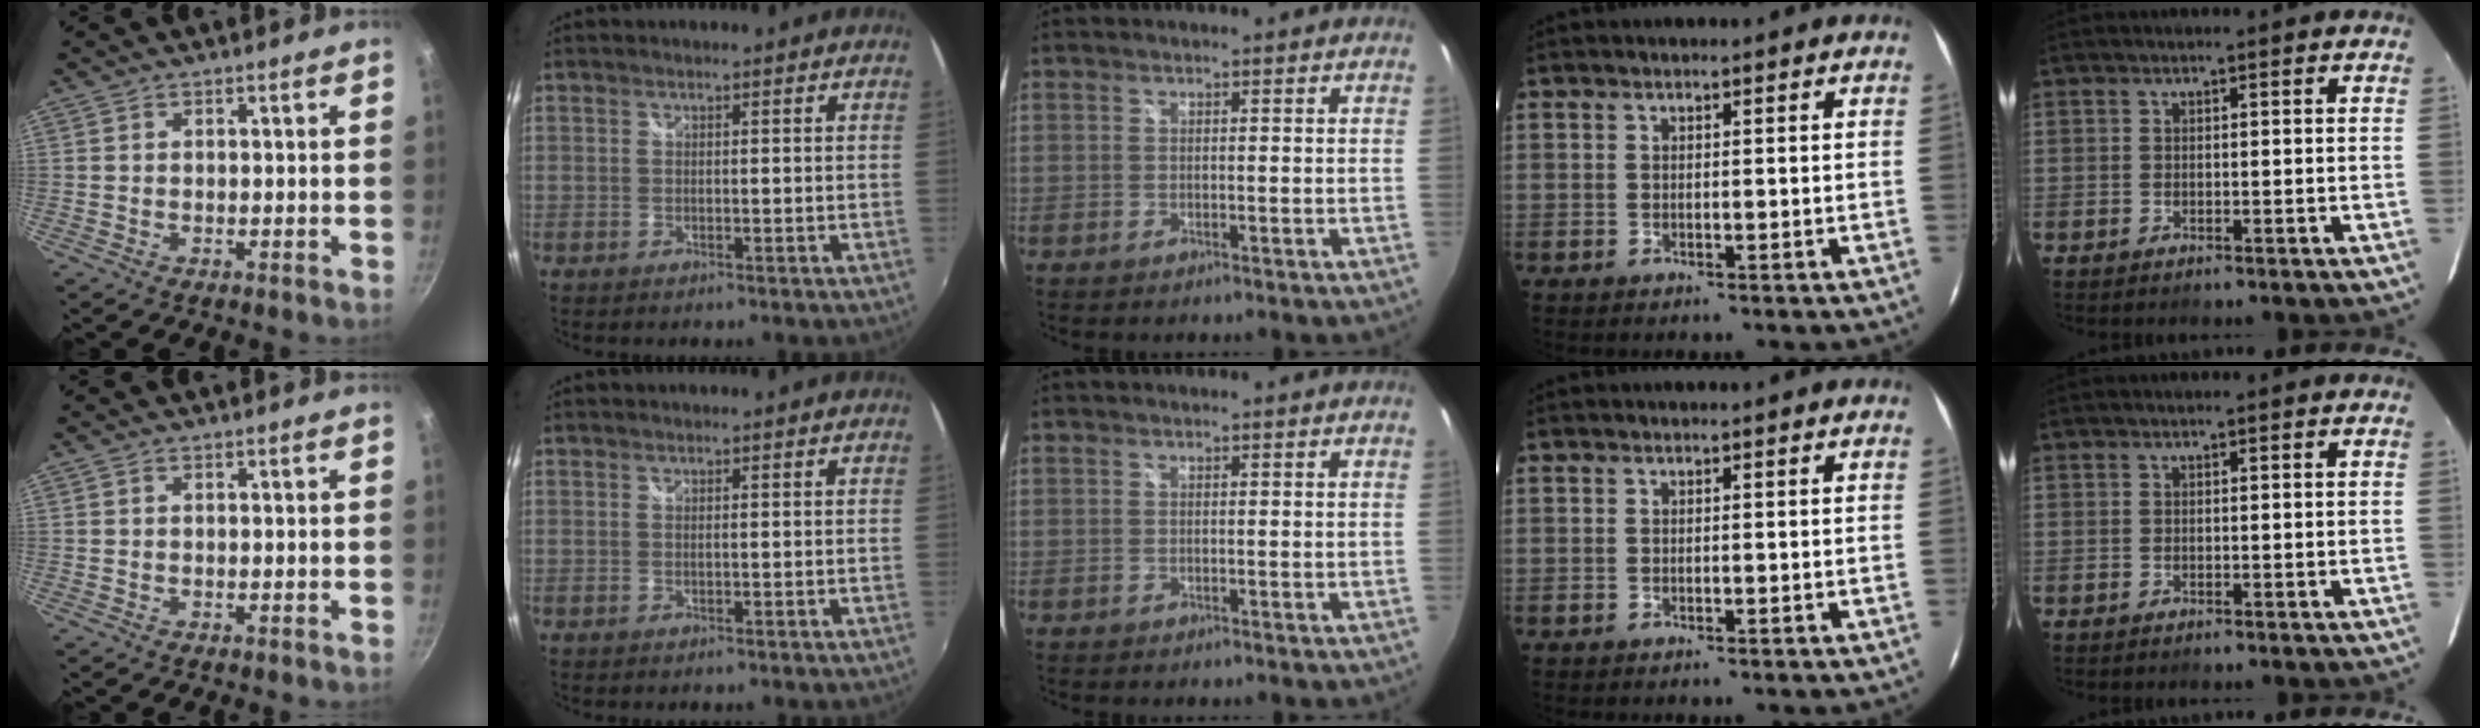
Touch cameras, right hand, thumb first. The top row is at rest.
{}